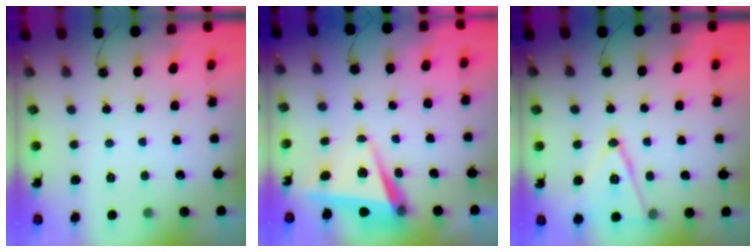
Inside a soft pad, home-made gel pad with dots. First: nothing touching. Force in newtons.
{"total": 6.8, "press": 5.2, "slide": 4.3}
{"total": 14.0, "press": 13.6, "slide": 3.3}